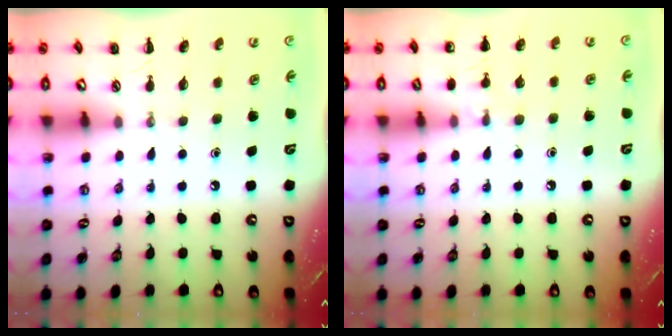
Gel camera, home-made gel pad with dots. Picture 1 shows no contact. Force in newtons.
{"total": 6.4, "press": 6.1, "slide": 2.1}